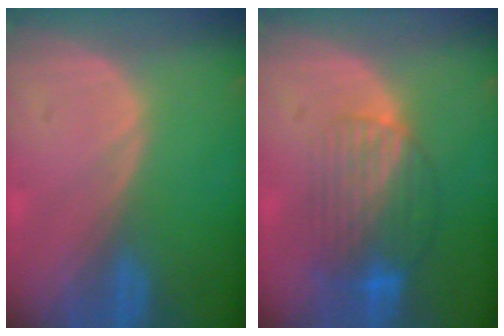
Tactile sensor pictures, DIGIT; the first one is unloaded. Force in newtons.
{"total": 8.5, "press": 7.2, "slide": 4.5}